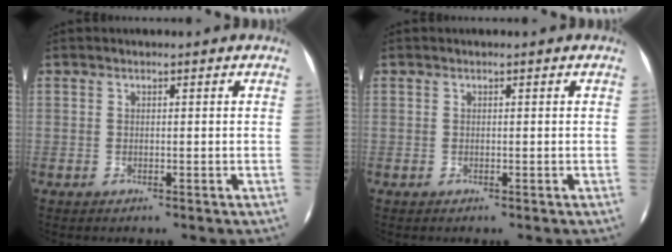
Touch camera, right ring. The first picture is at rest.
{"total": 0.0}